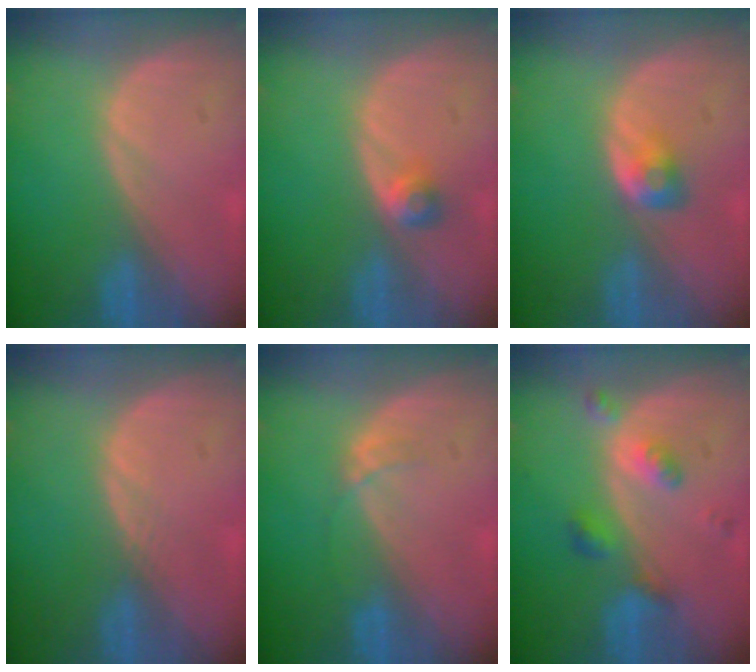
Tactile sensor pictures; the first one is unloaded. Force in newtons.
{"total": 2.6, "press": 2.3, "slide": 1.2}
{"total": 2.9, "press": 2.5, "slide": 1.5}
{"total": 0.7, "press": 0.6, "slide": 0.3}
{"total": 1.3, "press": 1.3, "slide": 0.1}
{"total": 5.3, "press": 4.6, "slide": 2.7}